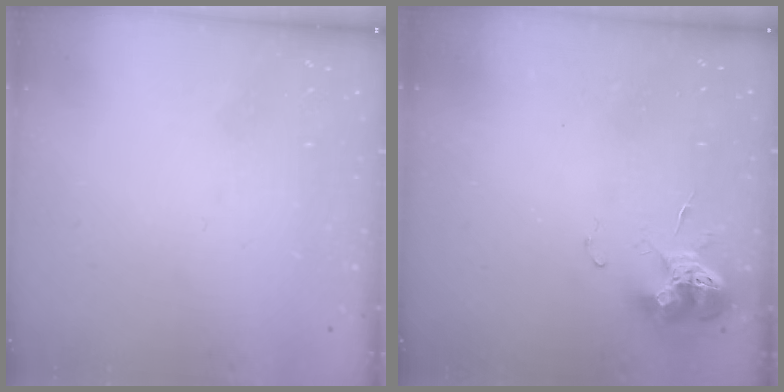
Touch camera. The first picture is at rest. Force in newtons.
{"total": 10.0, "press": 9.9, "slide": 0.9}